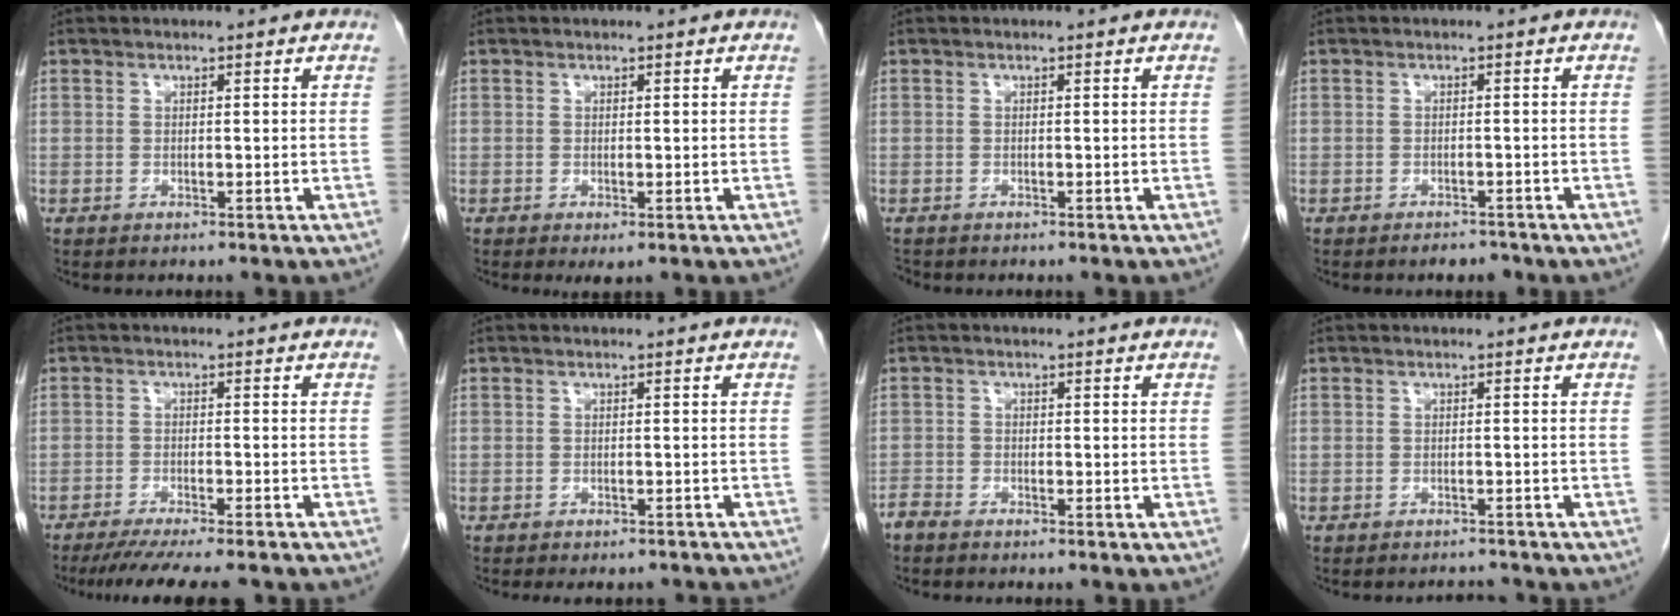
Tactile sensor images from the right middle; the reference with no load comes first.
{"total": 1.0, "force": [-0.2, 0.3, 0.9], "torque": [-0.015, -0.005, 0.003]}
{"total": 0.6, "force": [-0.6, 0.2, 0.0], "torque": [-0.005, -0.001, -0.013]}
{"total": 1.8, "force": [-1.6, 0.8, 0.6], "torque": [-0.010, 0.000, -0.017]}
{"total": 11.8, "force": [-10.2, 0.6, 5.9], "torque": [-0.075, -0.026, -0.146]}
{"total": 5.9, "force": [-5.4, 1.9, 1.6], "torque": [-0.011, -0.005, -0.060]}
{"total": 1.8, "force": [-1.7, 0.2, 0.4], "torque": [-0.009, -0.003, -0.035]}
{"total": 1.6, "force": [-1.6, 0.0, -0.2], "torque": [0.004, -0.008, -0.018]}